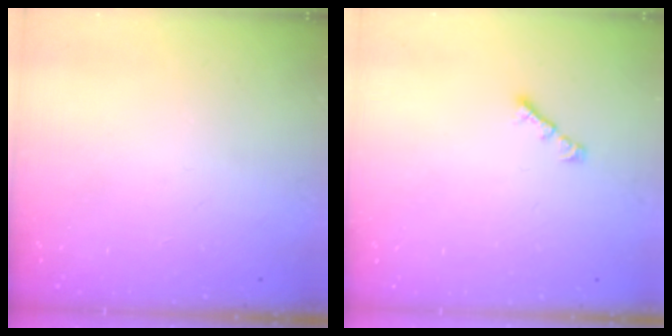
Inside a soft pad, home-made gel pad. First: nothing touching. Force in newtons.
{"total": 1.9, "press": 1.8, "slide": 0.6}